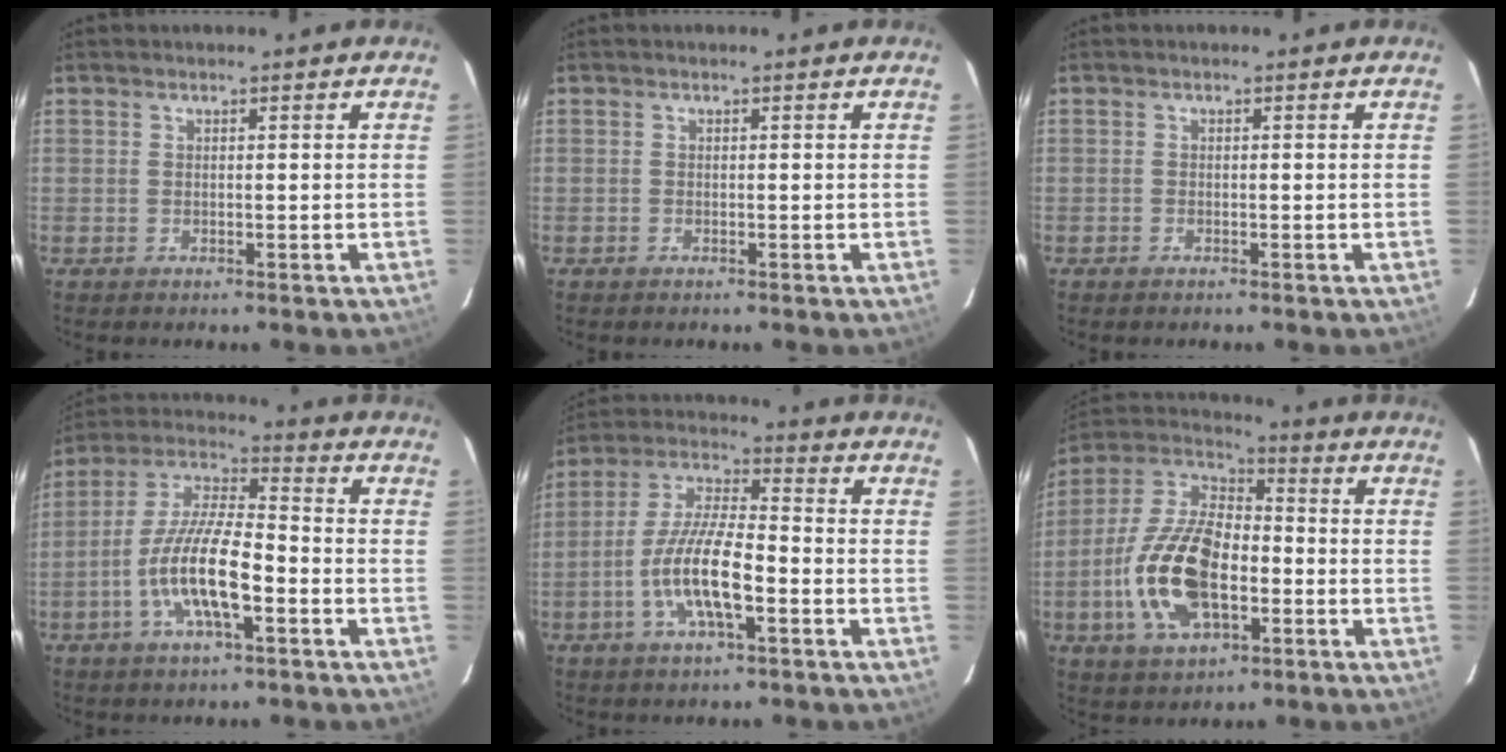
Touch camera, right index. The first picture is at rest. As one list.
[{"total": 0.0}, {"total": 0.6, "force": [-0.5, 0.3, 0.1], "torque": [-0.003, 0.000, -0.011]}, {"total": 13.6, "force": [-4.9, 3.5, 12.2], "torque": [-0.246, -0.003, -0.095]}, {"total": 12.2, "force": [-4.4, 3.1, 10.9], "torque": [-0.225, -0.002, -0.085]}, {"total": 18.2, "force": [-4.8, 9.3, 14.9], "torque": [-0.313, 0.003, -0.088]}]